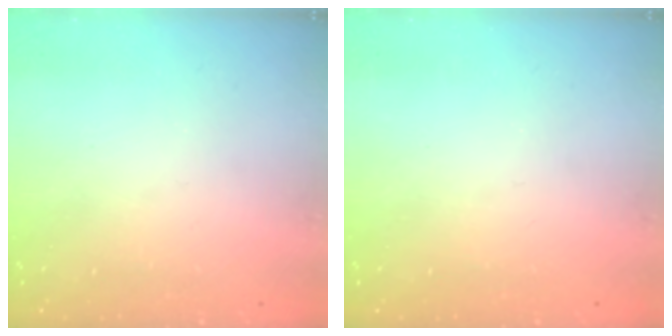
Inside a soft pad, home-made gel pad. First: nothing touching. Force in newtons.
{"total": 0.0}